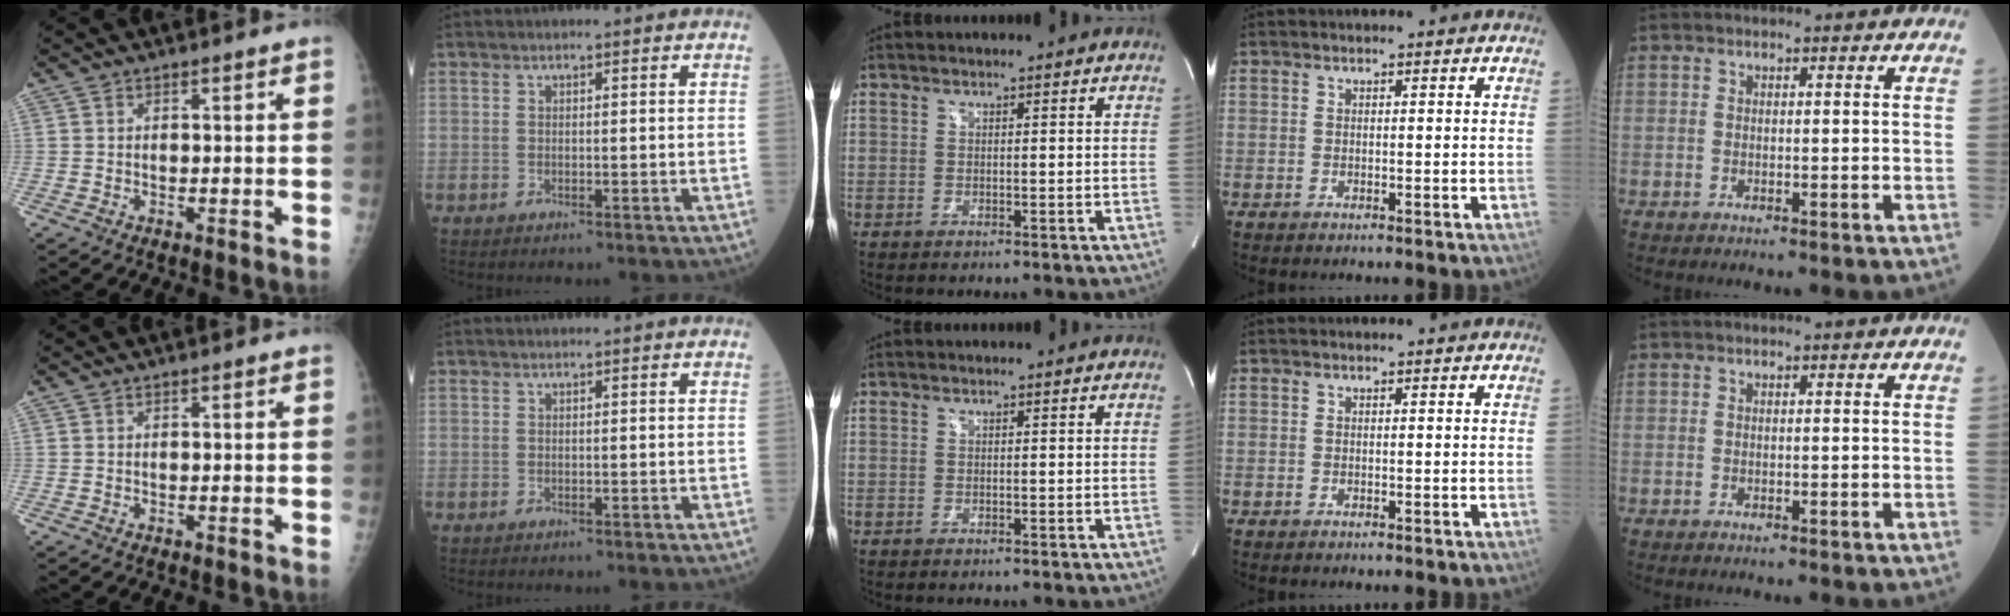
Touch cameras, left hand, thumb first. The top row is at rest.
{}